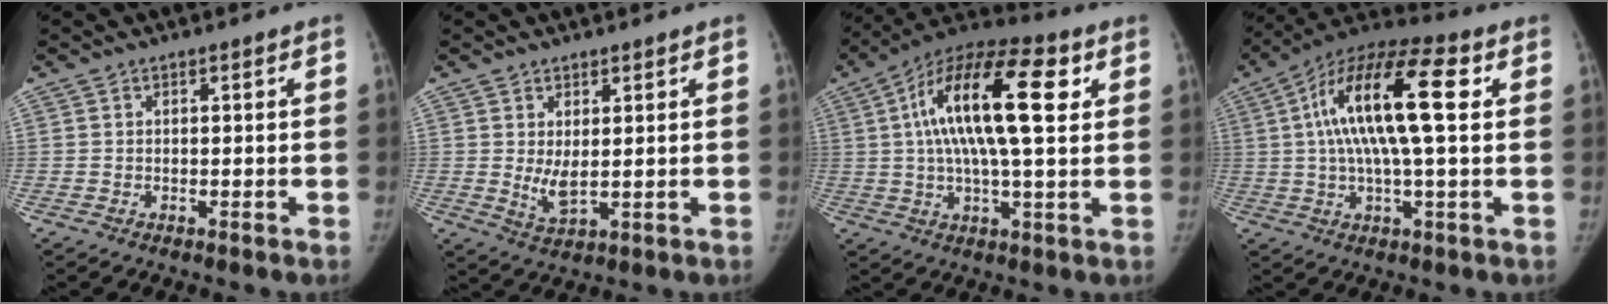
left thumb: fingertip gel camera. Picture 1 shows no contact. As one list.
[{"total": 4.0, "force": [0.6, 1.6, 3.6], "torque": [-0.062, -0.017, 0.021]}, {"total": 20.2, "force": [5.1, 6.8, 18.3], "torque": [-0.312, 0.011, 0.073]}, {"total": 18.7, "force": [3.8, 5.4, 17.5], "torque": [-0.318, 0.020, 0.052]}]